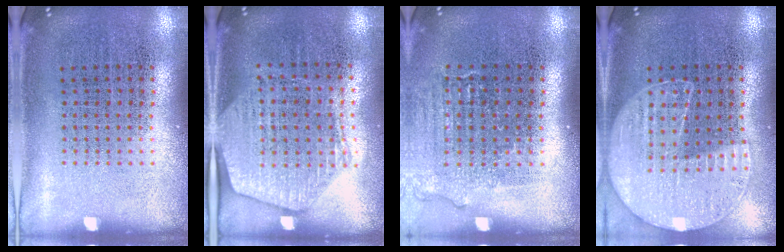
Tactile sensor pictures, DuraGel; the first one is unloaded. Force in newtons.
{"total": 1.8, "press": 1.6, "slide": 0.7}
{"total": 1.1, "press": 1.1, "slide": 0.3}
{"total": 1.2, "press": 1.1, "slide": 0.2}